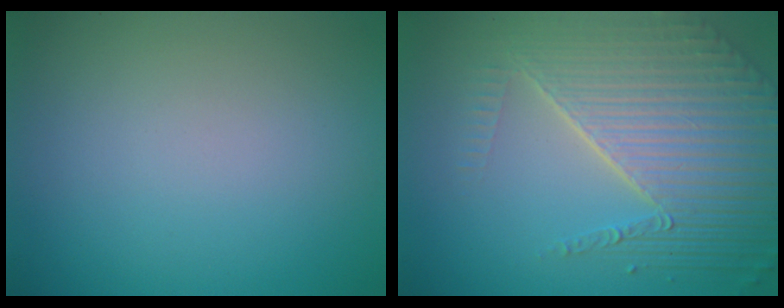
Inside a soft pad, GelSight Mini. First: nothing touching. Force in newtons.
{"total": 8.9, "press": 5.8, "slide": 6.7}